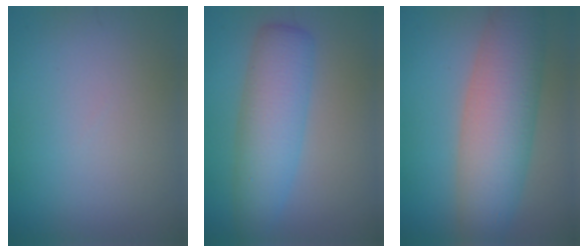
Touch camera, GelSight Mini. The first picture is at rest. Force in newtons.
{"total": 5.7, "press": 5.7, "slide": 0.3}
{"total": 8.5, "press": 8.5, "slide": 0.3}